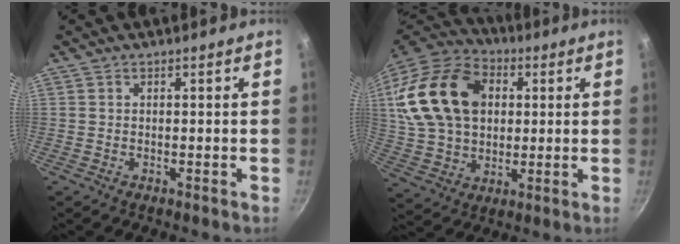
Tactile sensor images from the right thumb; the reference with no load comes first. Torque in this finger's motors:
{"motor_torque": [2.05, 2.95, 0.78, -0.52, 0.58]}